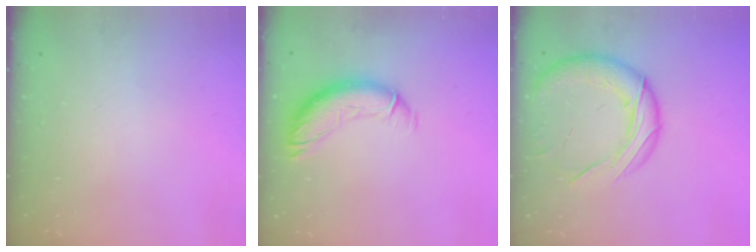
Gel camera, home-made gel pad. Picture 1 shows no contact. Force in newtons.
{"total": 12.6, "press": 12.4, "slide": 1.8}
{"total": 18.1, "press": 17.9, "slide": 2.8}